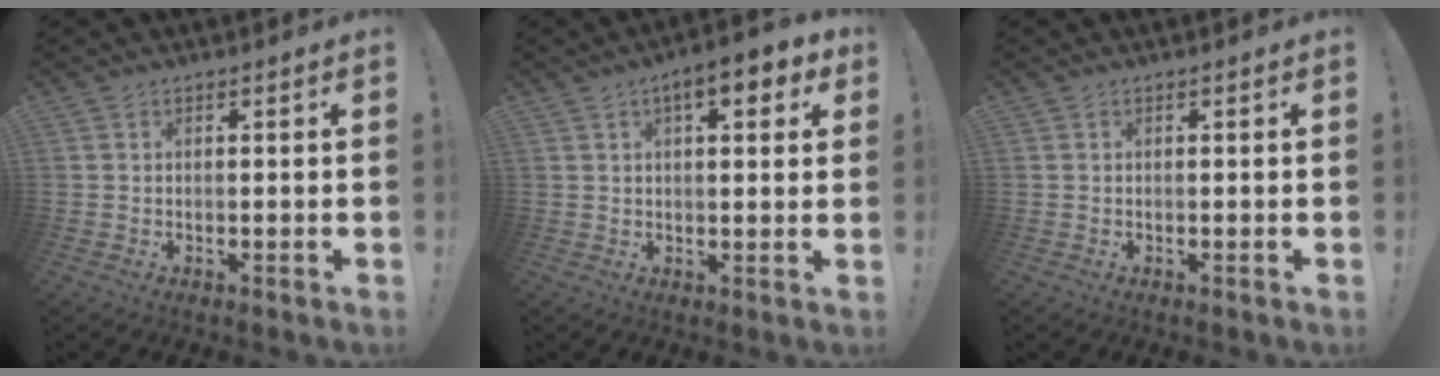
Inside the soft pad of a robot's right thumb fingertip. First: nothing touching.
{"total": 7.6, "force": [3.5, 2.8, 6.2], "torque": [-0.076, -0.012, 0.053]}
{"total": 0.0}